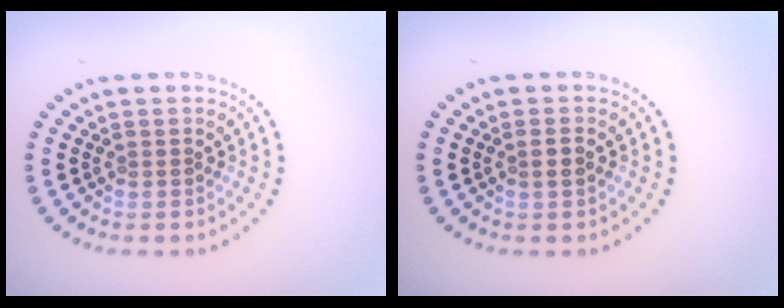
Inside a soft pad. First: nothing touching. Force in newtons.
{"total": 1.1, "press": 1.0, "slide": 0.5}